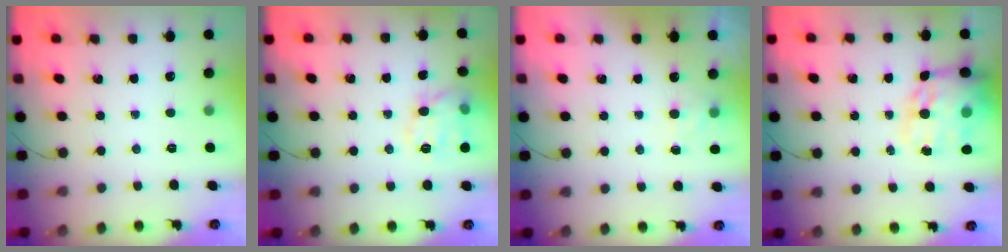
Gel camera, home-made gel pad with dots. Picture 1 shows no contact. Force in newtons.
{"total": 9.4, "press": 9.4, "slide": 0.4}
{"total": 5.6, "press": 5.4, "slide": 1.4}
{"total": 18.7, "press": 18.1, "slide": 4.6}